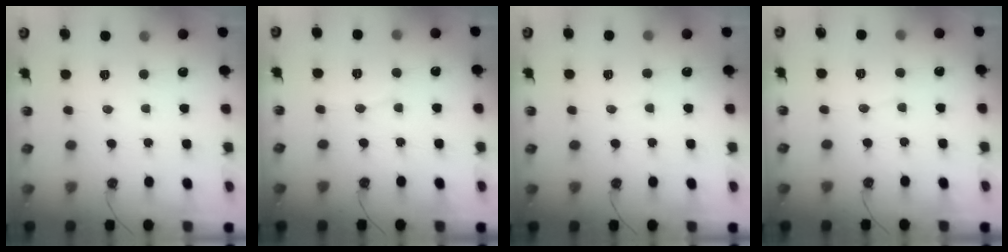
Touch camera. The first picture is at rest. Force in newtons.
{"total": 3.8, "press": 3.7, "slide": 0.5}
{"total": 5.4, "press": 5.4, "slide": 0.5}
{"total": 3.3, "press": 3.3, "slide": 0.4}